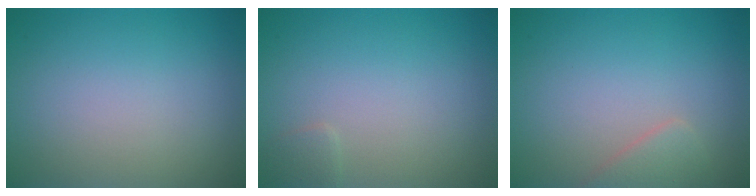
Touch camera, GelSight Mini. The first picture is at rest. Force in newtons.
{"total": 0.8, "press": 0.8, "slide": 0.0}
{"total": 1.8, "press": 1.8, "slide": 0.1}